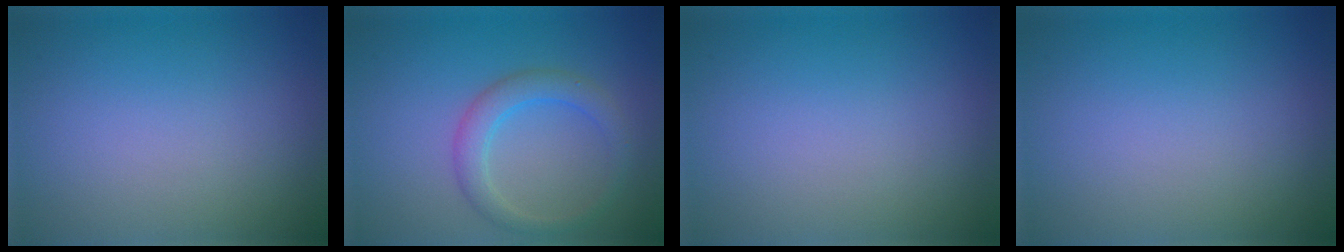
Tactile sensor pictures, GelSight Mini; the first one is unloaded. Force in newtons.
{"total": 2.8, "press": 2.8, "slide": 0.1}
{"total": 0.0}
{"total": 0.0}